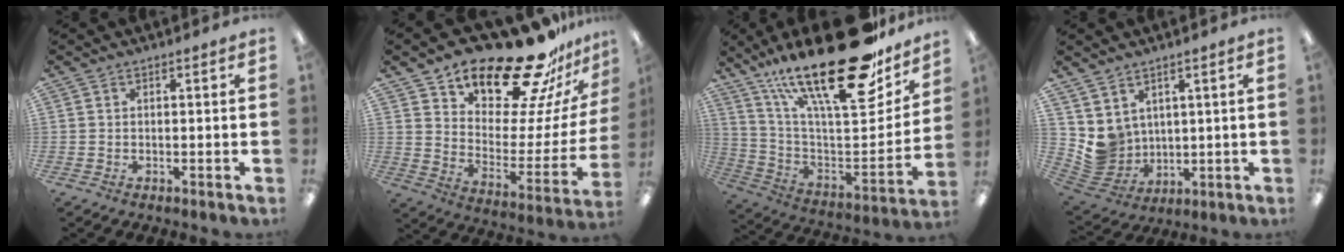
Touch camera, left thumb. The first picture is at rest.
{"total": 23.2, "force": [20.2, 6.8, 9.2], "torque": [-0.129, -0.166, 0.339]}
{"total": 30.7, "force": [20.1, 9.9, 21.0], "torque": [-0.333, -0.129, 0.335]}
{"total": 7.1, "force": [3.8, 6.0, 0.4], "torque": [-0.052, -0.035, 0.082]}